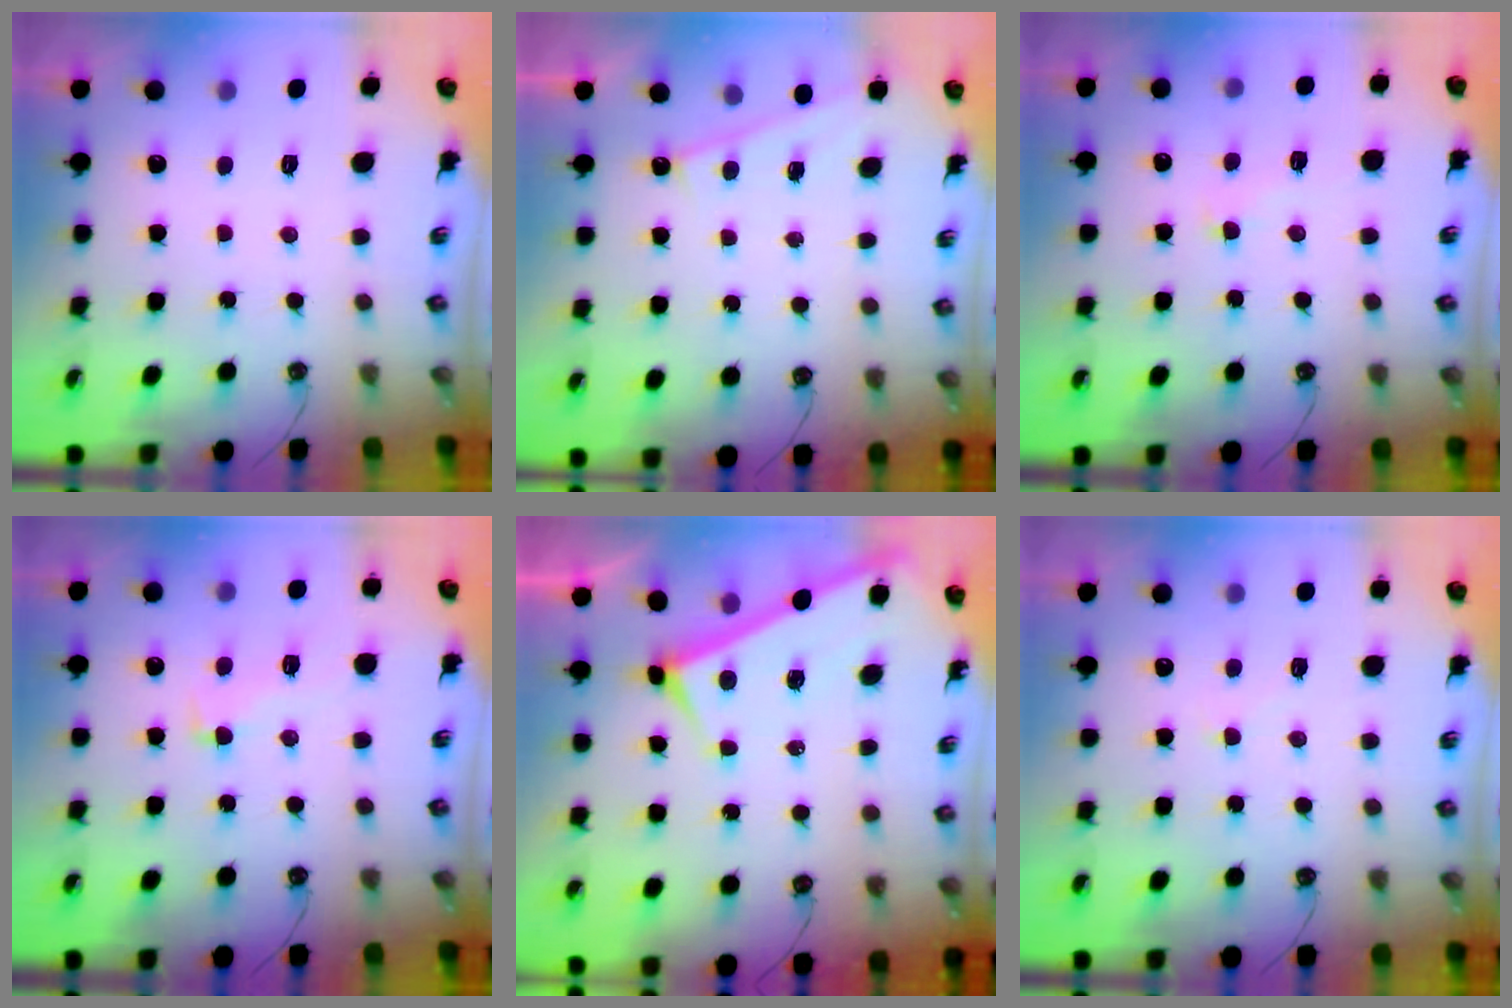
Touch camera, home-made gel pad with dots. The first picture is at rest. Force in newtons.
{"total": 0.6, "press": 0.5, "slide": 0.1}
{"total": 2.1, "press": 2.1, "slide": 0.6}
{"total": 2.5, "press": 2.0, "slide": 1.4}
{"total": 3.7, "press": 3.7, "slide": 0.5}
{"total": 1.1, "press": 1.0, "slide": 0.5}